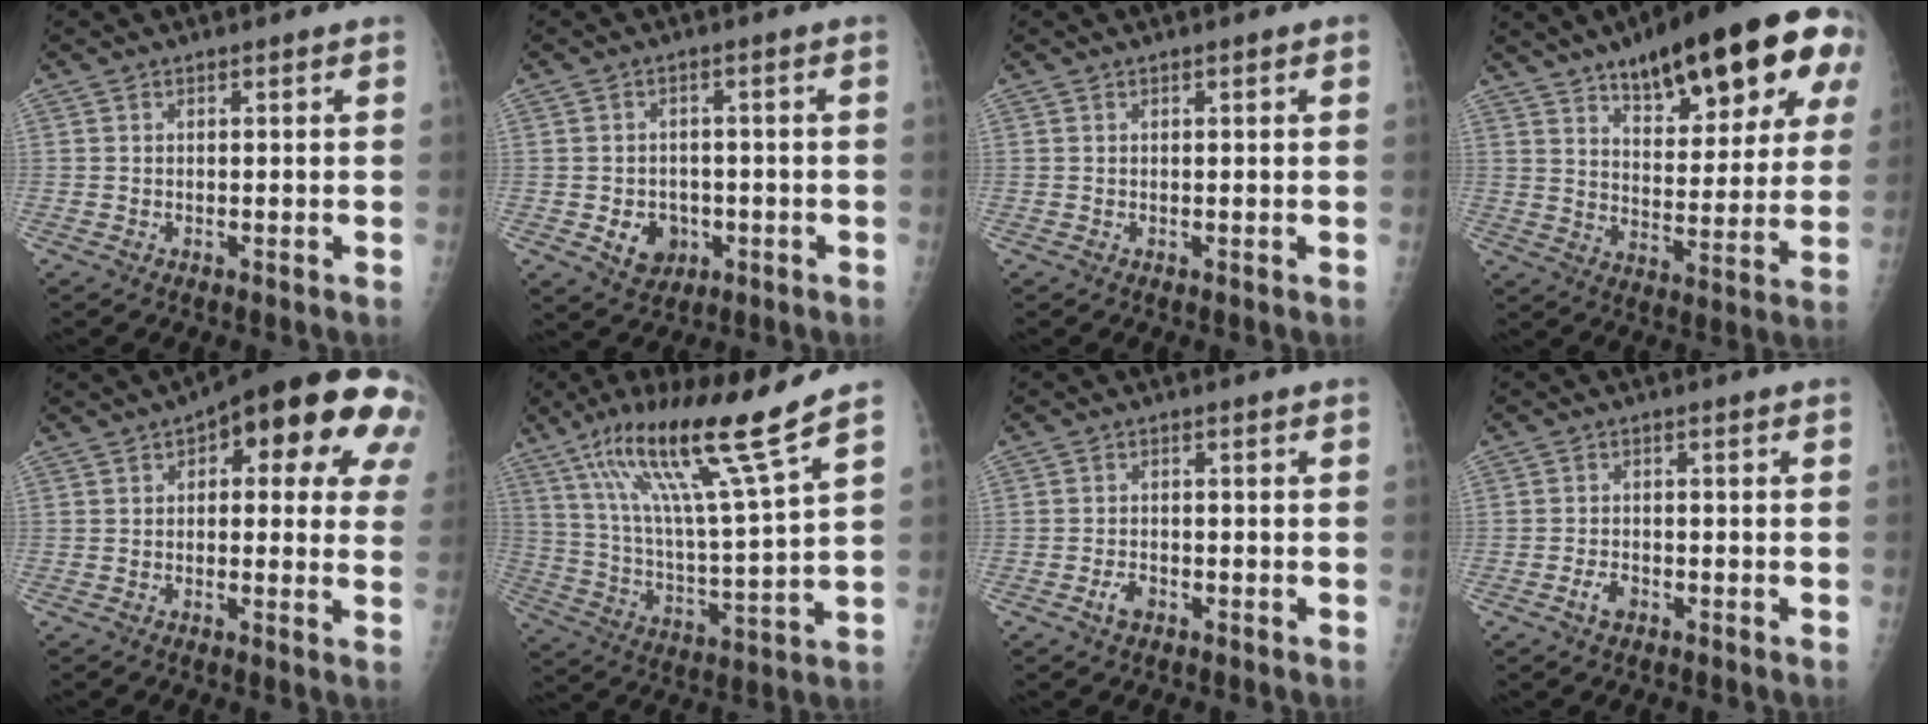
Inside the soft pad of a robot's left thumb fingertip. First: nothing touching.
{"total": 5.9, "force": [-1.7, 4.9, 2.9], "torque": [-0.020, 0.008, -0.017]}
{"total": 0.9, "force": [0.4, 0.2, 0.8], "torque": [-0.014, 0.002, 0.005]}
{"total": 25.6, "force": [13.8, 9.1, 19.5], "torque": [-0.243, -0.023, 0.200]}
{"total": 21.4, "force": [8.3, 8.8, 17.7], "torque": [-0.193, 0.016, 0.096]}
{"total": 18.7, "force": [12.4, -0.4, 13.9], "torque": [-0.233, -0.058, 0.221]}
{"total": 2.3, "force": [-1.3, 1.4, 1.4], "torque": [-0.025, 0.009, -0.022]}
{"total": 2.4, "force": [-1.4, 1.4, 1.4], "torque": [-0.027, 0.010, -0.023]}